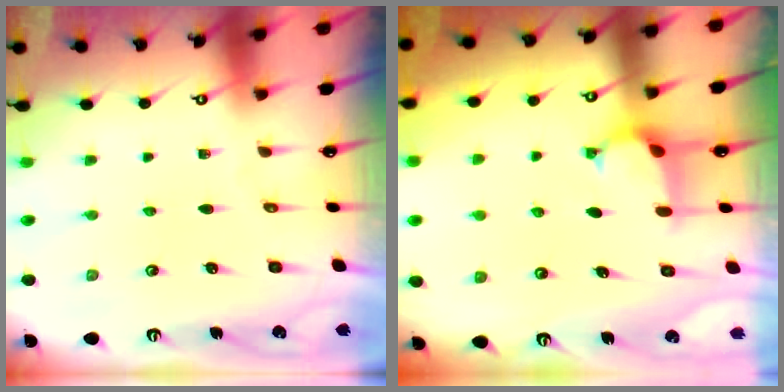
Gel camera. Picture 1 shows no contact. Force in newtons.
{"total": 1.7, "press": 1.6, "slide": 0.5}